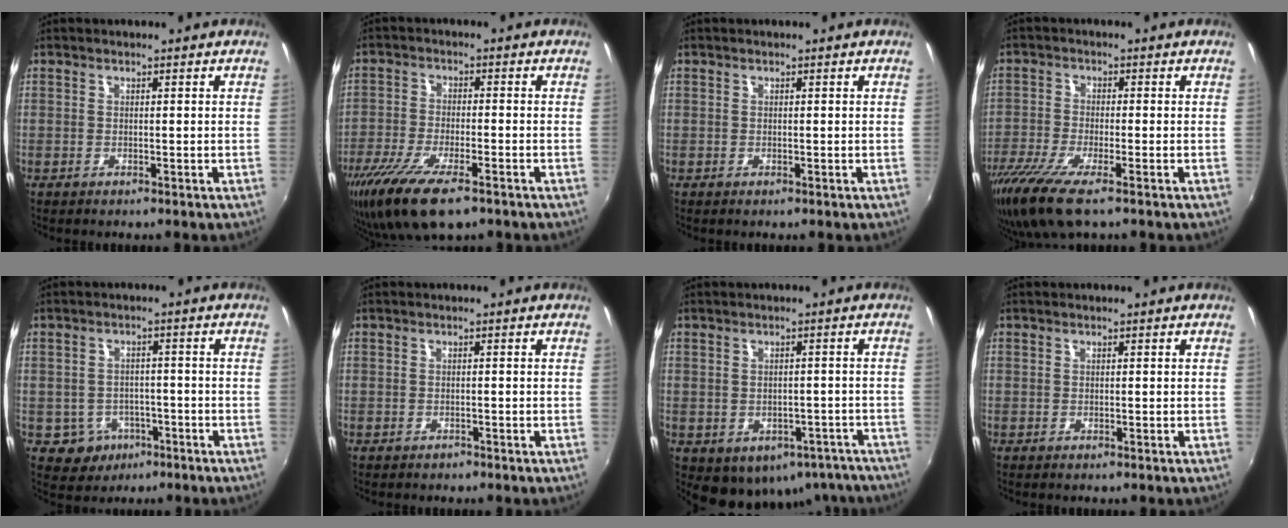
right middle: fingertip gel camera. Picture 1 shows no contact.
{"total": 12.8, "force": [-8.4, 3.8, 8.9], "torque": [-0.198, -0.043, -0.154]}
{"total": 0.0}
{"total": 10.1, "force": [-6.8, 2.3, 7.2], "torque": [-0.170, -0.035, -0.130]}
{"total": 6.3, "force": [-2.8, 5.5, 1.4], "torque": [-0.040, 0.010, -0.026]}
{"total": 0.9, "force": [-0.7, 0.5, 0.1], "torque": [-0.003, 0.001, -0.009]}
{"total": 14.2, "force": [-9.0, 9.3, 5.7], "torque": [-0.107, 0.008, -0.081]}
{"total": 0.0}